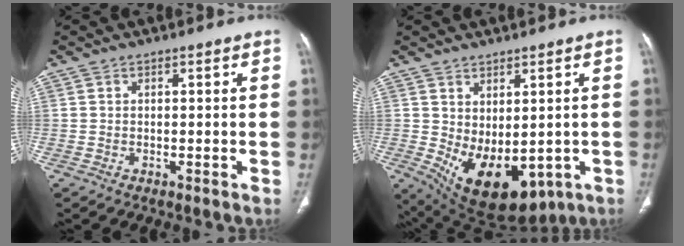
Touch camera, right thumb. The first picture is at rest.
{"total": 14.9, "force": [-3.6, 8.3, 11.8], "torque": [-0.174, -0.011, -0.022]}